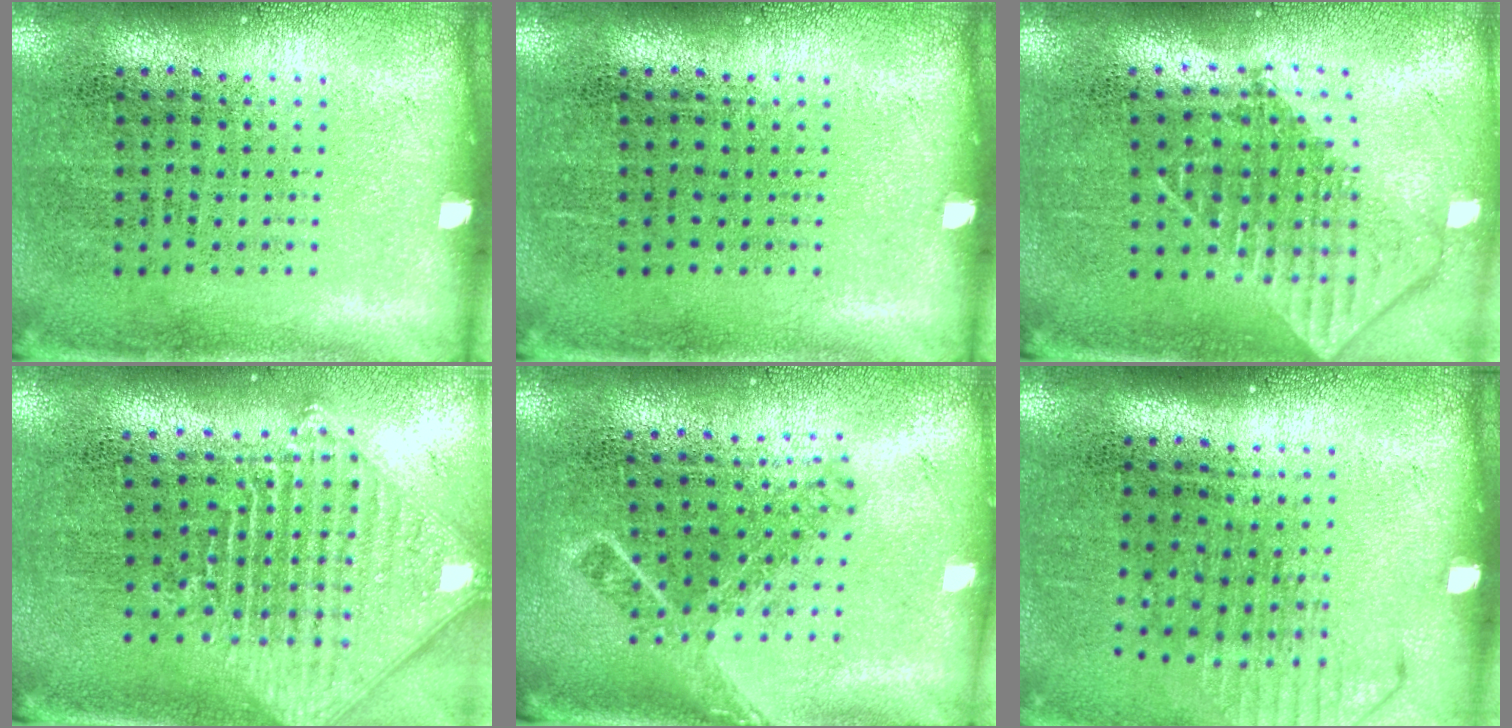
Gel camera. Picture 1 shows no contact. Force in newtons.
{"total": 0.0}
{"total": 1.9, "press": 1.5, "slide": 1.3}
{"total": 2.2, "press": 1.8, "slide": 1.3}
{"total": 1.7, "press": 1.2, "slide": 1.2}
{"total": 1.3, "press": 1.0, "slide": 0.8}